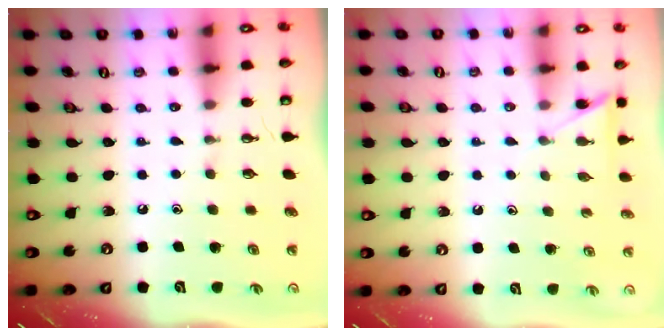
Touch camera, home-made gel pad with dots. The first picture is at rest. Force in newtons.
{"total": 4.5, "press": 4.5, "slide": 0.3}